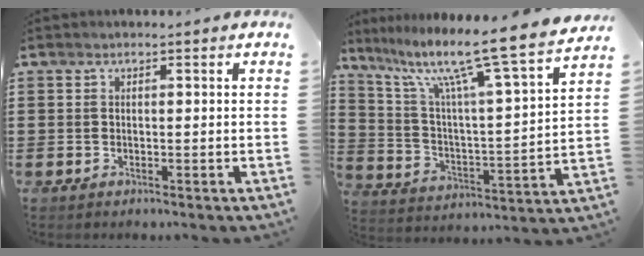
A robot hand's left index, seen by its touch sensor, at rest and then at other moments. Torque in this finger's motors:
{"motor_torque": [1.65, -0.49, 1.05, 0.21]}